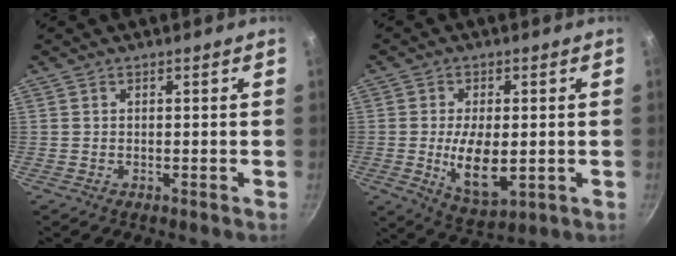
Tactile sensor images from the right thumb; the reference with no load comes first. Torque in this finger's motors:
{"motor_torque": [2.04, 2.97, 1.98, -0.79, 0.57]}